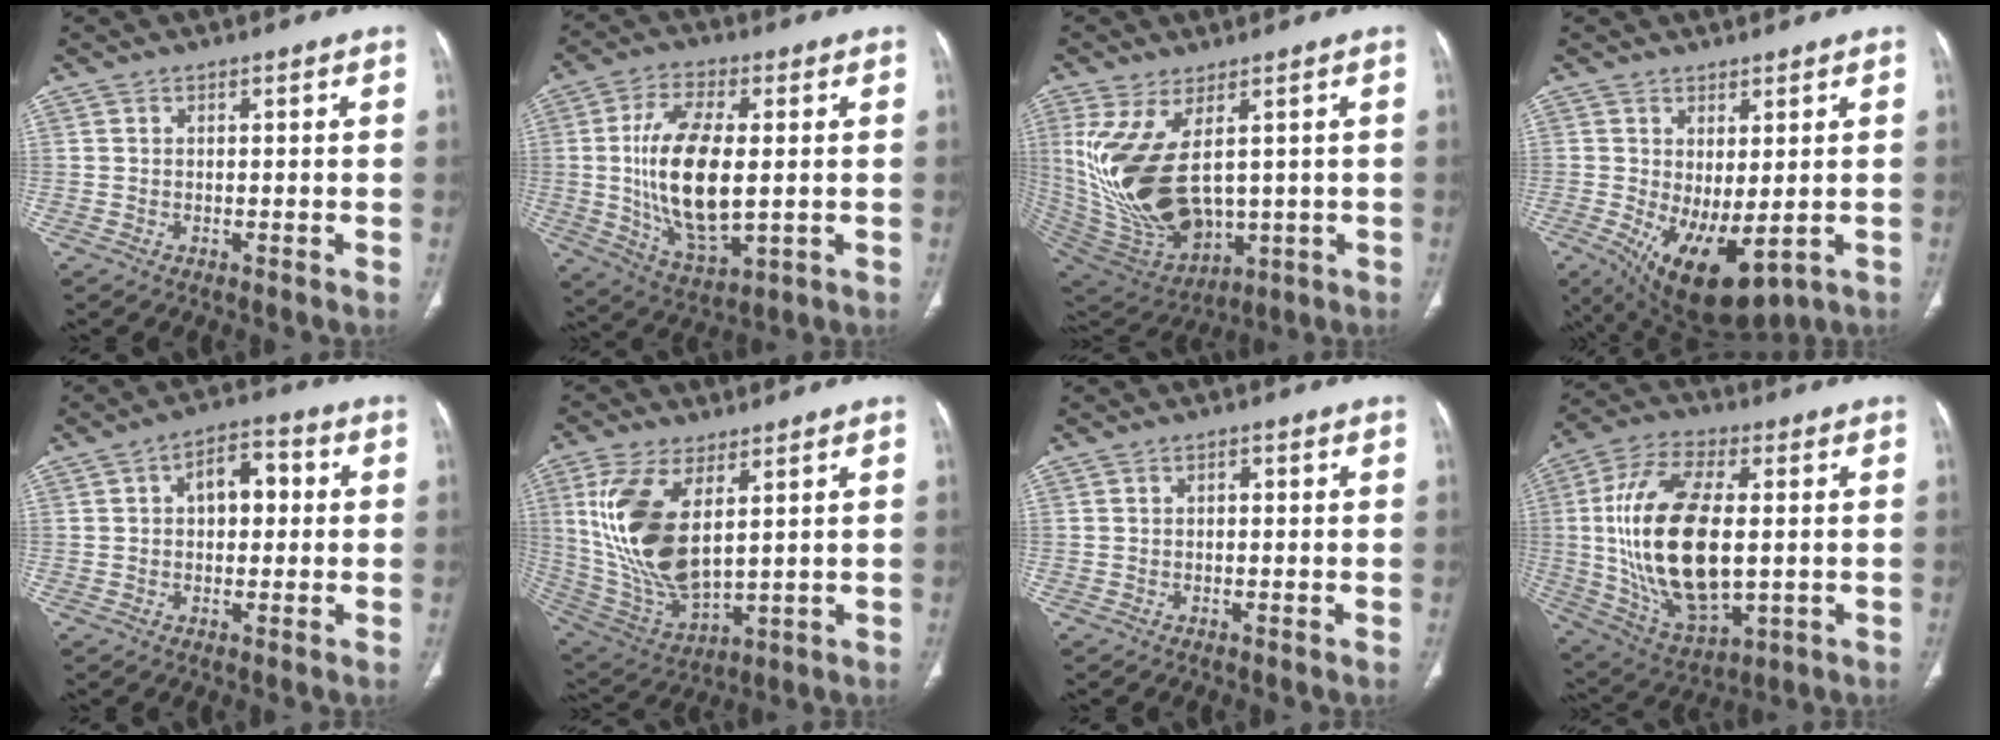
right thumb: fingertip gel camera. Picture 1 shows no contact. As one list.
[{"total": 17.1, "force": [0.2, 7.8, 15.2], "torque": [-0.288, -0.014, 0.013]}, {"total": 19.3, "force": [2.5, 10.4, 16.1], "torque": [-0.324, -0.025, 0.083]}, {"total": 12.0, "force": [-2.9, 5.4, 10.4], "torque": [-0.168, -0.017, -0.018]}, {"total": 7.9, "force": [1.3, 4.7, 6.2], "torque": [-0.071, 0.020, 0.014]}, {"total": 17.6, "force": [4.7, 8.4, 14.8], "torque": [-0.301, -0.024, 0.110]}, {"total": 1.2, "force": [0.2, 0.7, 1.0], "torque": [-0.018, 0.007, 0.003]}, {"total": 23.4, "force": [0.3, 11.7, 20.2], "torque": [-0.396, -0.004, 0.019]}]